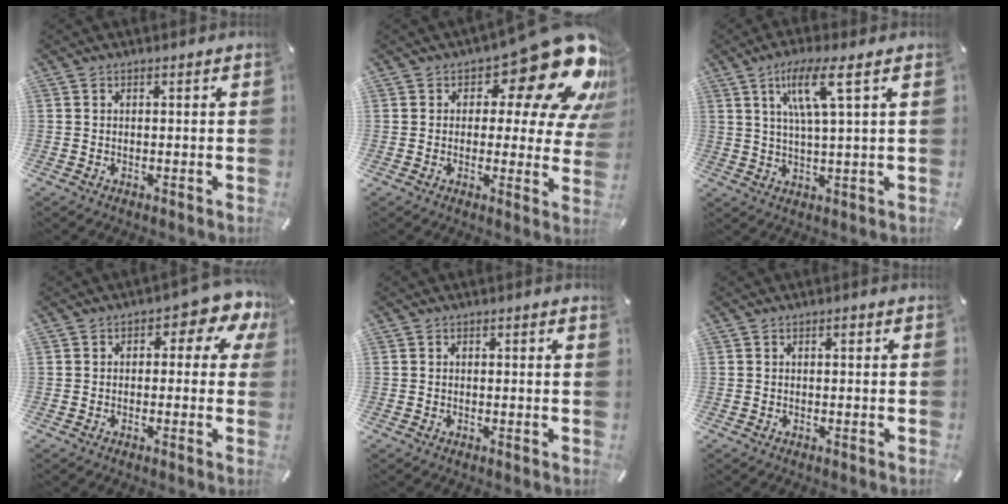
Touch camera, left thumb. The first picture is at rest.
{"total": 20.0, "force": [11.4, 8.9, 13.9], "torque": [-0.166, -0.081, 0.188]}
{"total": 9.5, "force": [4.0, 1.0, 8.5], "torque": [-0.174, 0.005, 0.064]}
{"total": 6.3, "force": [1.8, 3.4, 5.0], "torque": [-0.061, -0.009, 0.021]}
{"total": 0.0}
{"total": 0.8, "force": [0.3, 0.5, 0.6], "torque": [-0.012, 0.004, 0.003]}